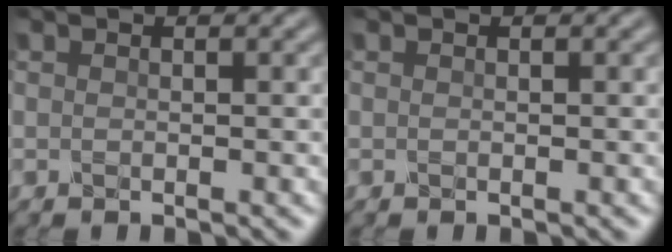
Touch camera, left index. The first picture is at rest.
{"total": 0.0}